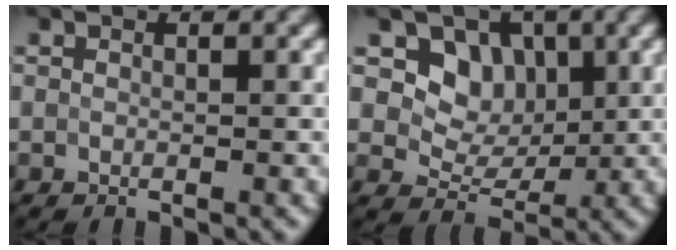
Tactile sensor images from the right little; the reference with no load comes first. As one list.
[{"total": 4.7, "force": [1.6, 3.7, 2.3], "torque": [-0.038, -0.005, 0.021]}]